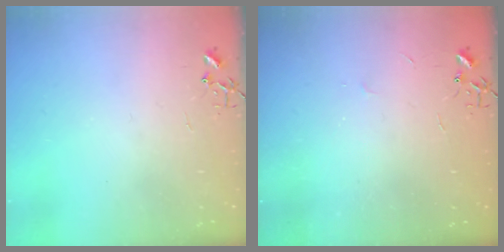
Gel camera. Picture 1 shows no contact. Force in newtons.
{"total": 2.1, "press": 2.1, "slide": 0.4}